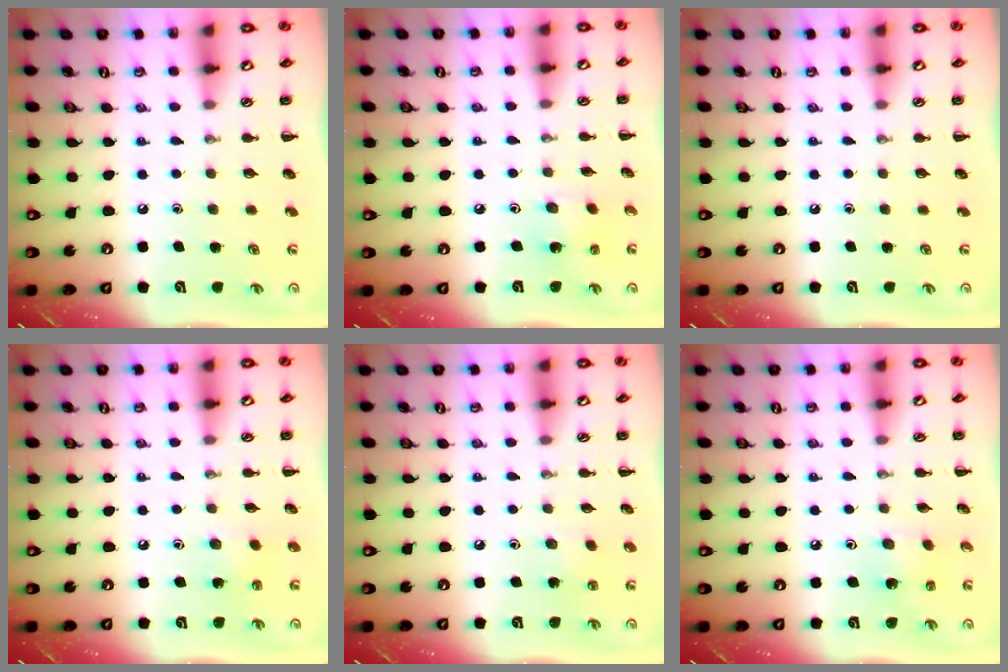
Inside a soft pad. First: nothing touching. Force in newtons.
{"total": 1.8, "press": 1.7, "slide": 0.5}
{"total": 0.0}
{"total": 2.6, "press": 2.5, "slide": 0.7}
{"total": 2.4, "press": 2.4, "slide": 0.4}
{"total": 2.7, "press": 2.6, "slide": 0.7}